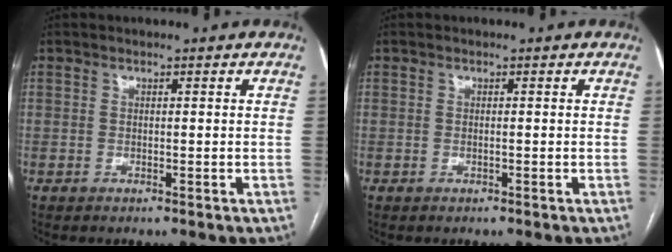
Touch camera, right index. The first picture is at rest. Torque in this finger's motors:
{"motor_torque": [0.14, -0.03, 0.00, 0.00]}